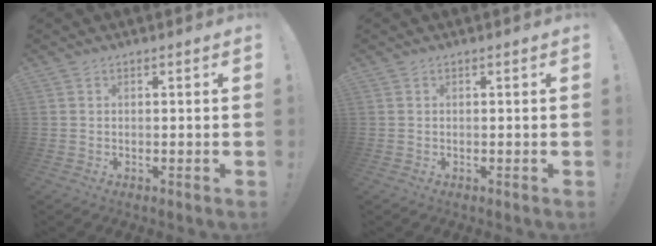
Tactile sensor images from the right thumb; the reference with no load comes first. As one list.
[{"total": 0.0}]